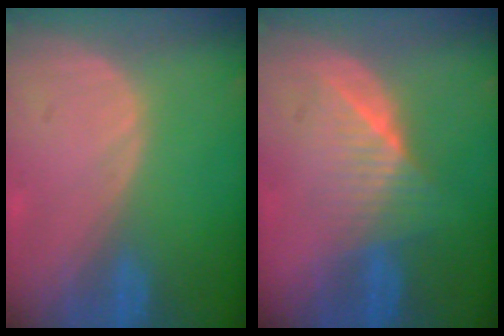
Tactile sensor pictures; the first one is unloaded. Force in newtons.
{"total": 6.4, "press": 6.1, "slide": 2.2}